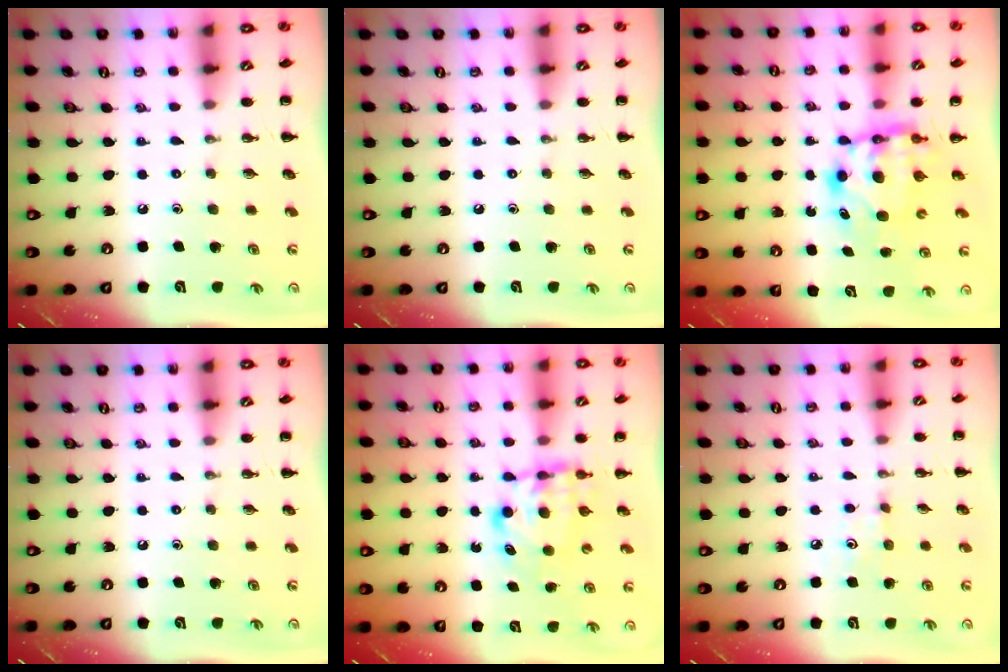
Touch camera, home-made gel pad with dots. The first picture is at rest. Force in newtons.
{"total": 0.0}
{"total": 5.6, "press": 5.5, "slide": 1.1}
{"total": 0.0}
{"total": 6.1, "press": 6.1, "slide": 0.6}
{"total": 3.7, "press": 3.6, "slide": 1.1}